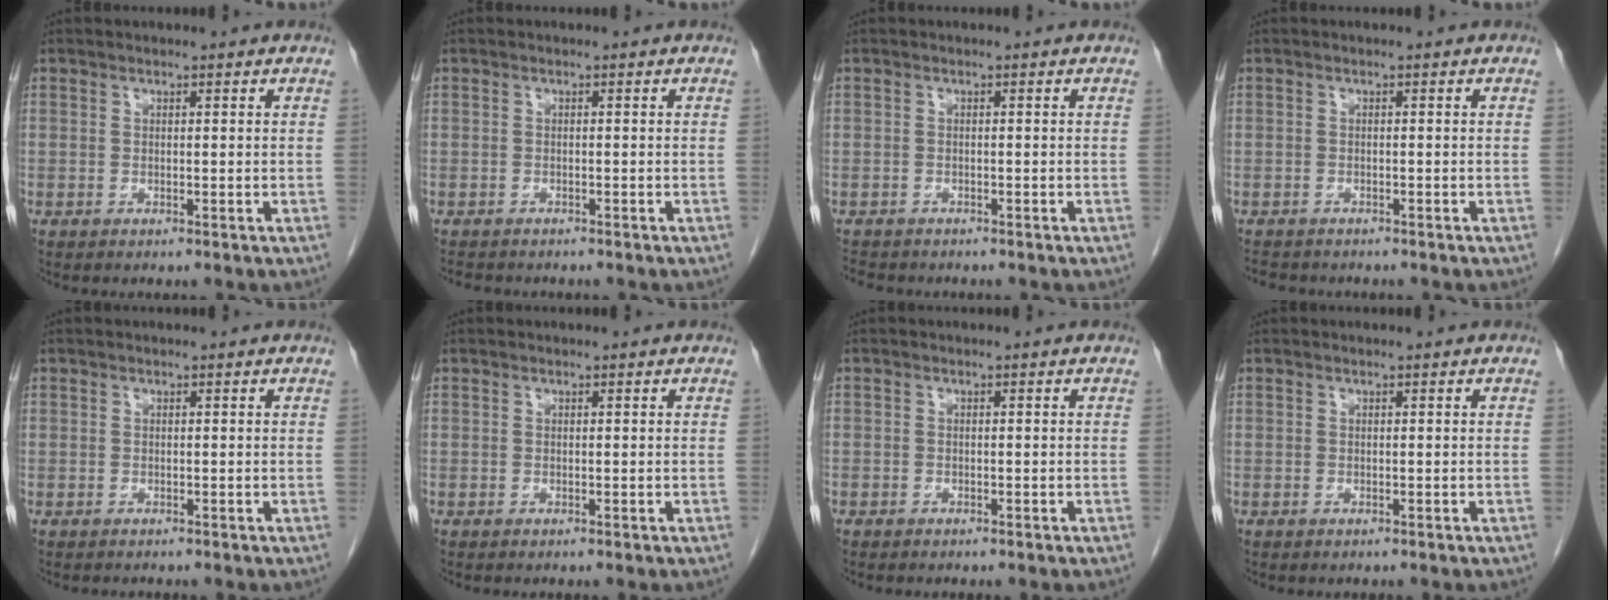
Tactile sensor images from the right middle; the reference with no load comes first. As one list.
[{"total": 3.5, "force": [-3.1, 1.2, 1.2], "torque": [-0.022, -0.006, -0.041]}, {"total": 3.3, "force": [-2.9, 1.3, 0.8], "torque": [-0.015, -0.005, -0.044]}, {"total": 3.8, "force": [-3.4, 1.4, 1.1], "torque": [-0.020, -0.006, -0.048]}, {"total": 0.6, "force": [-0.4, 0.4, -0.1], "torque": [-0.007, 0.003, -0.011]}, {"total": 0.0}, {"total": 0.7, "force": [-0.6, 0.4, 0.1], "torque": [-0.008, 0.002, -0.010]}, {"total": 0.0}]